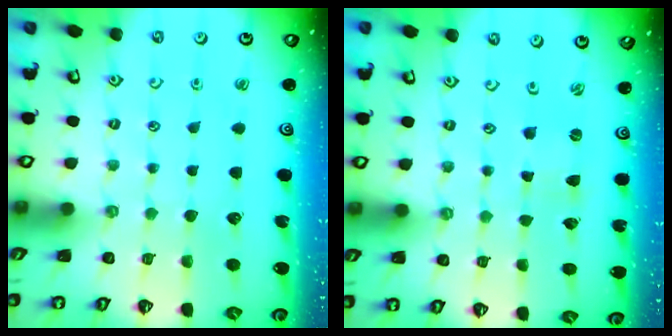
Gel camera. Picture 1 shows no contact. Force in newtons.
{"total": 0.0}